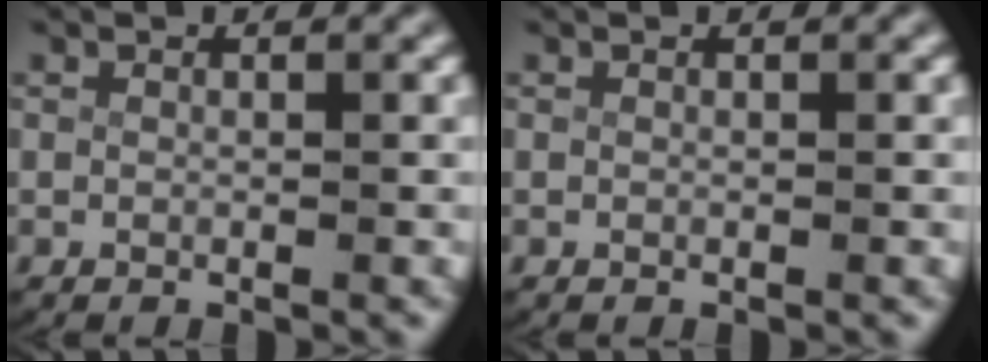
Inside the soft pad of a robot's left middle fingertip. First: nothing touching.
{"total": 0.0}